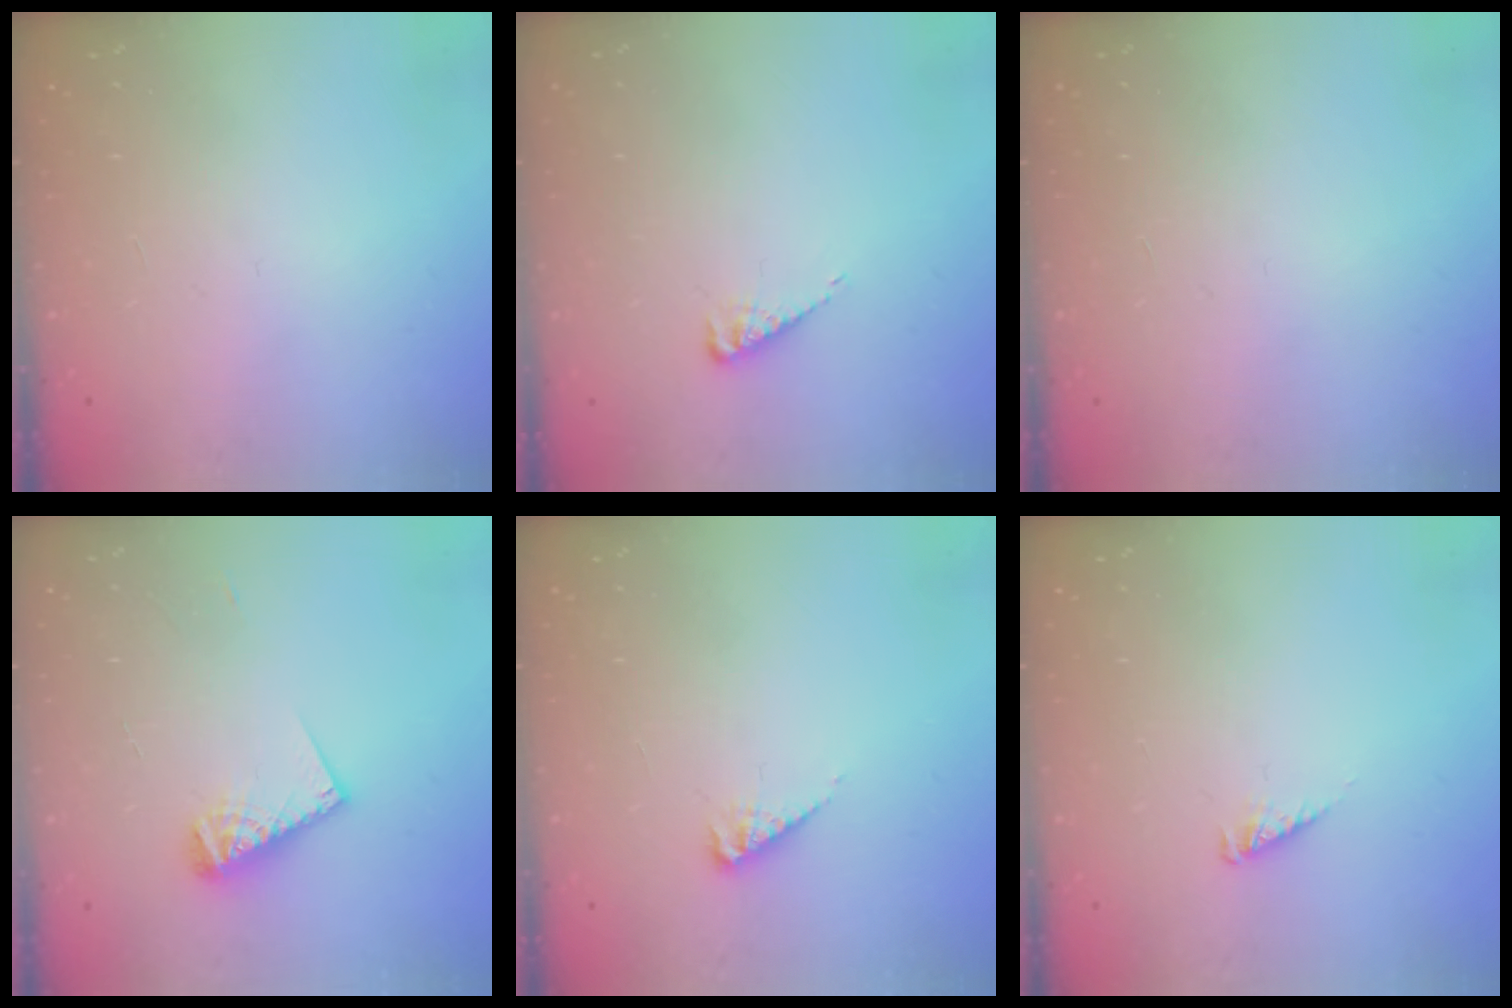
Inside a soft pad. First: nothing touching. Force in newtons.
{"total": 3.7, "press": 3.6, "slide": 0.5}
{"total": 0.0}
{"total": 8.6, "press": 8.5, "slide": 1.0}
{"total": 2.9, "press": 2.9, "slide": 0.4}
{"total": 2.5, "press": 2.5, "slide": 0.2}